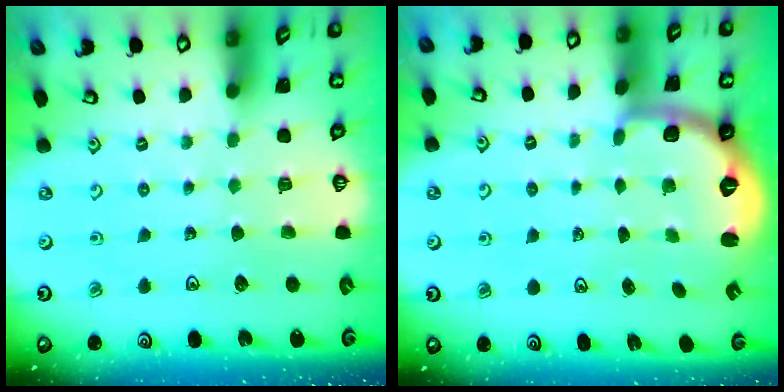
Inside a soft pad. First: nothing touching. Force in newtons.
{"total": 2.7, "press": 1.6, "slide": 2.2}